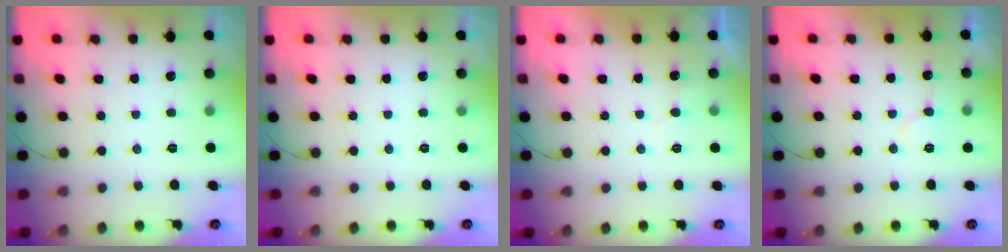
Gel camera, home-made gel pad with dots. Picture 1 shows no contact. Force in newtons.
{"total": 0.0}
{"total": 5.2, "press": 5.2, "slide": 0.5}
{"total": 6.8, "press": 6.8, "slide": 0.5}